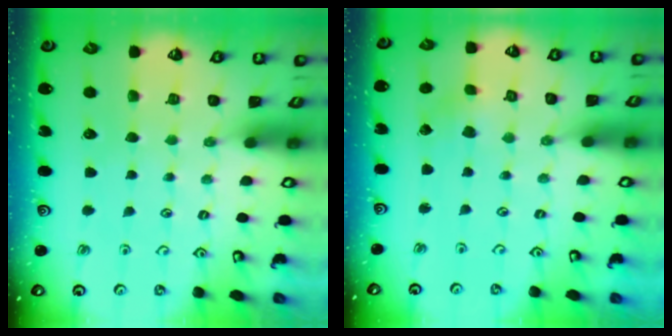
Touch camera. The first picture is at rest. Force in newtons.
{"total": 1.3, "press": 1.3, "slide": 0.2}